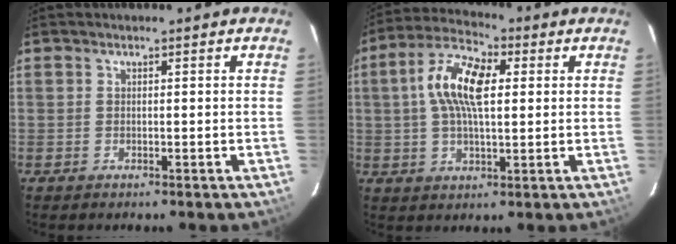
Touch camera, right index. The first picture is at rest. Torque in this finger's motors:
{"motor_torque": [0.49, 0.00, 0.83, 0.21]}